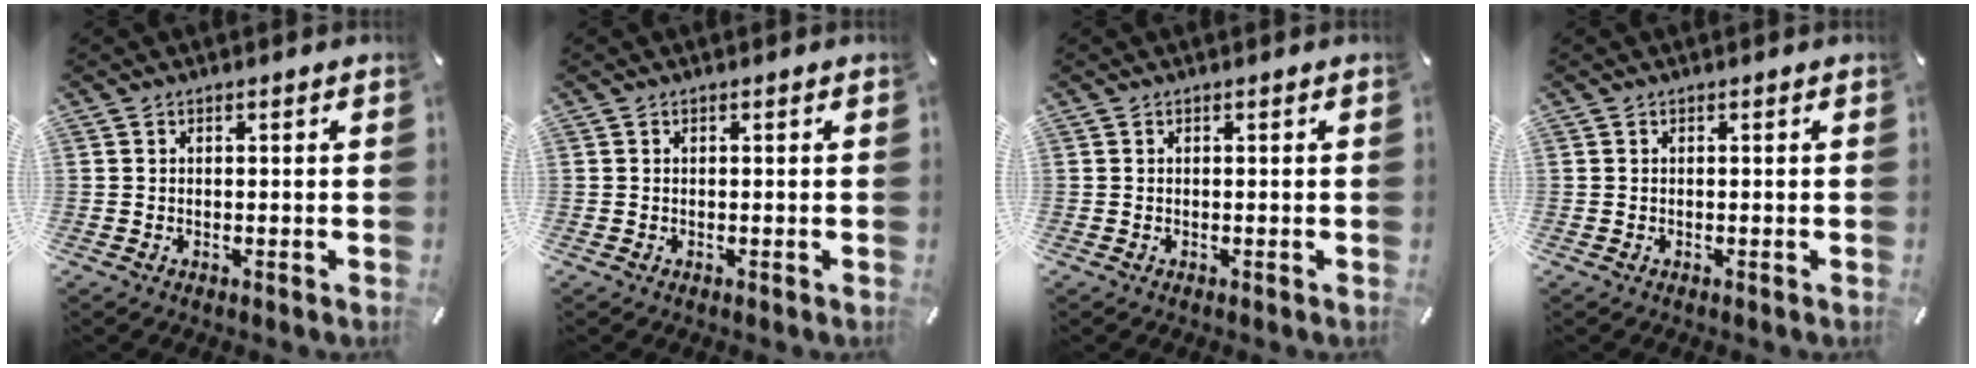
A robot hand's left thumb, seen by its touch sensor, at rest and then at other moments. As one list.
[{"total": 0.0}, {"total": 0.0}, {"total": 0.0}]